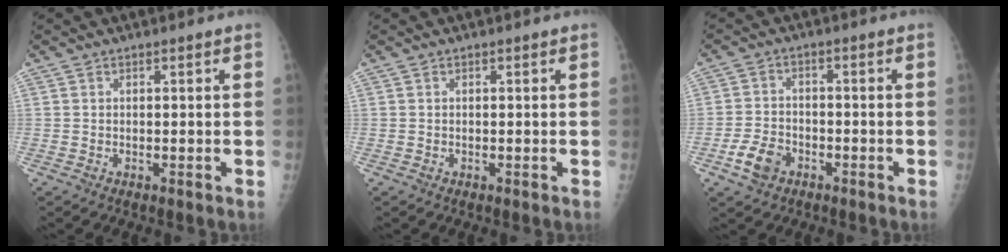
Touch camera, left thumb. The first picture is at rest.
{"total": 0.0}
{"total": 5.8, "force": [-3.0, 4.0, 2.9], "torque": [-0.052, 0.017, -0.052]}